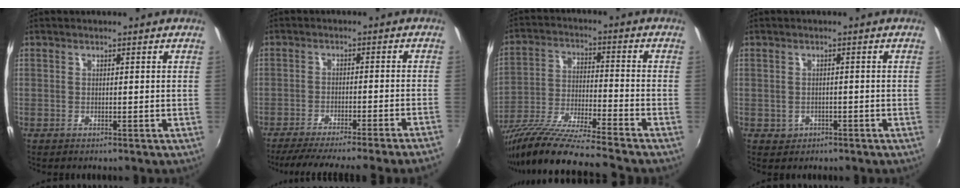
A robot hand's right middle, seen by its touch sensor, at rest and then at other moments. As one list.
[{"total": 15.4, "force": [-13.6, -2.1, 6.9], "torque": [-0.125, -0.028, -0.196]}, {"total": 14.8, "force": [-12.7, -0.7, 7.6], "torque": [-0.149, -0.033, -0.229]}, {"total": 2.3, "force": [-0.8, 2.0, 0.6], "torque": [-0.016, -0.003, -0.008]}]